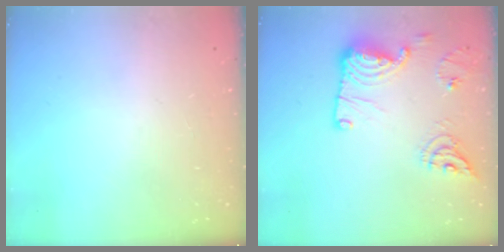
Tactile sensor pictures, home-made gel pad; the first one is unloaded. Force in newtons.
{"total": 19.0, "press": 18.6, "slide": 4.0}